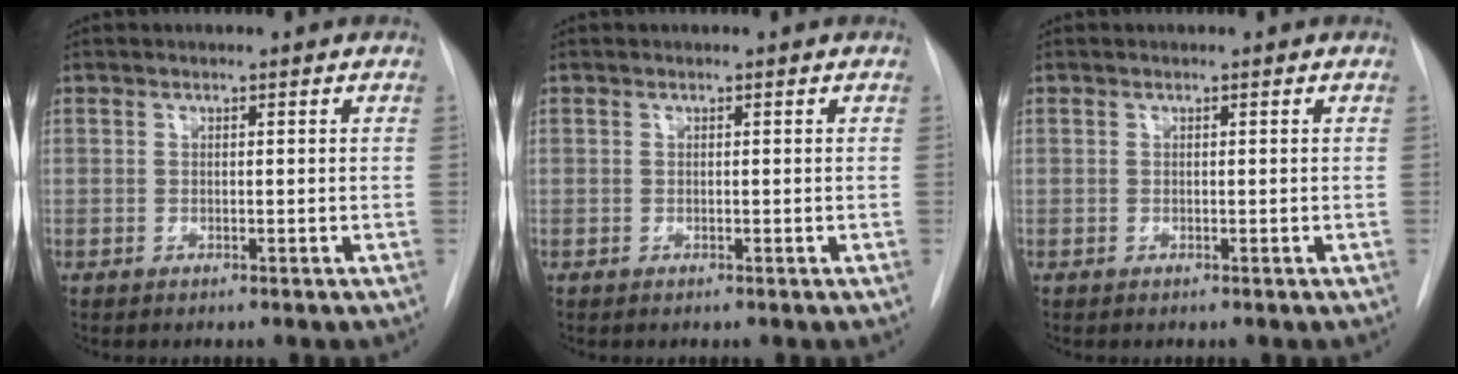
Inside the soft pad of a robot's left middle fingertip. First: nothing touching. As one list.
[{"total": 0.0}, {"total": 0.0}]